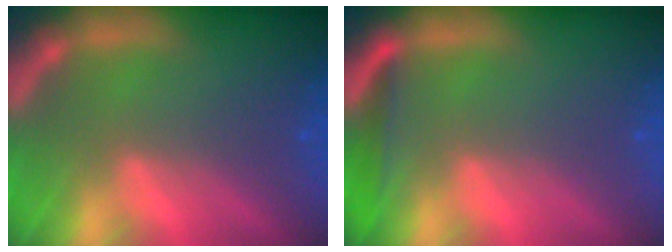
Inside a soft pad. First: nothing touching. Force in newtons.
{"total": 1.9}